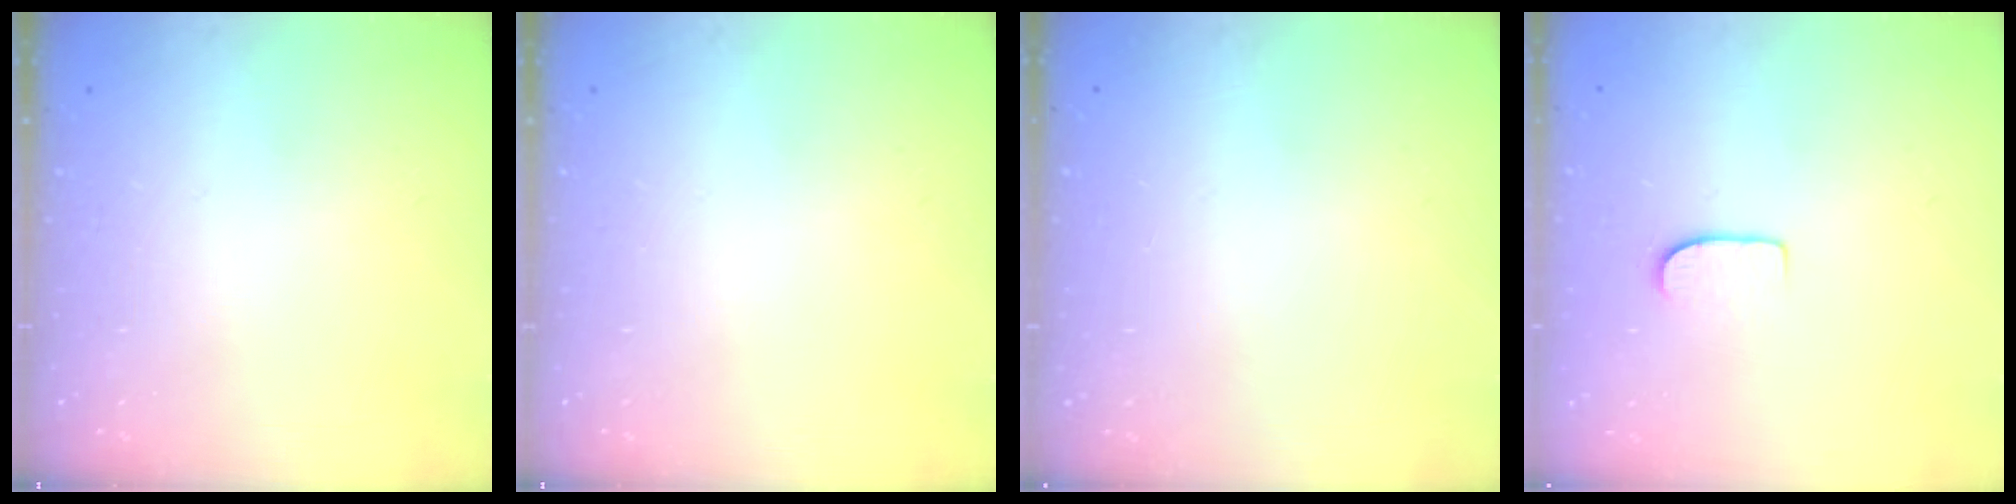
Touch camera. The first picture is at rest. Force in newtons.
{"total": 0.0}
{"total": 0.0}
{"total": 5.5, "press": 5.5, "slide": 0.5}